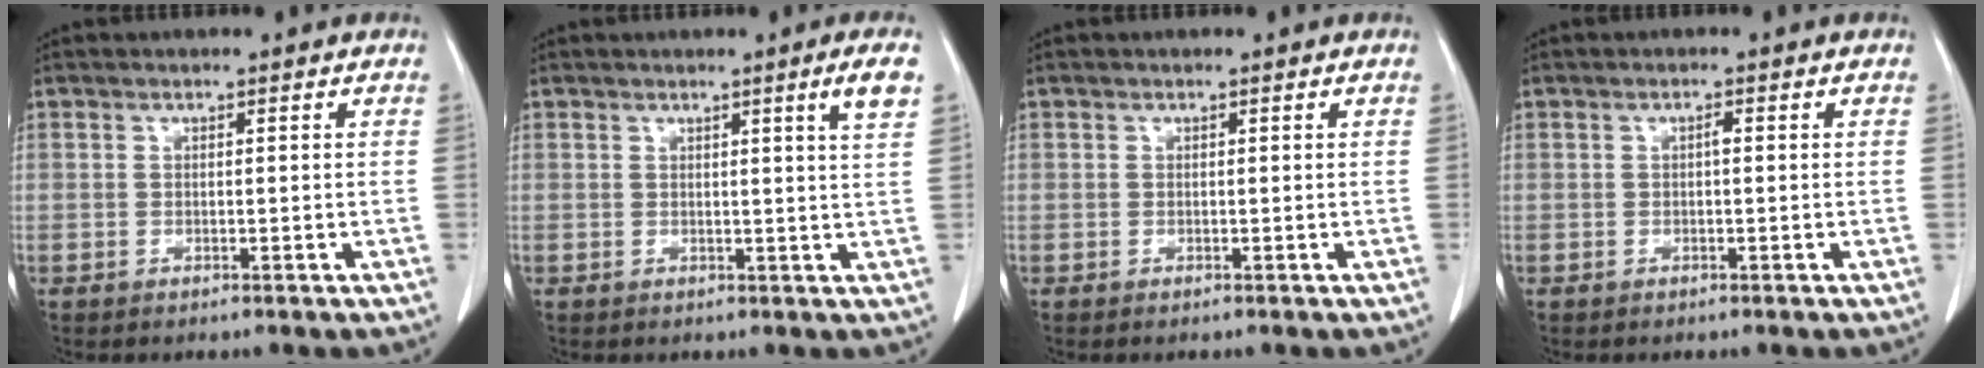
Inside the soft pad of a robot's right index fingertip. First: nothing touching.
{"total": 3.3, "force": [1.7, -0.9, 2.7], "torque": [-0.040, -0.014, 0.024]}
{"total": 0.0}
{"total": 0.7, "force": [0.0, 0.1, 0.7], "torque": [-0.013, 0.001, 0.000]}